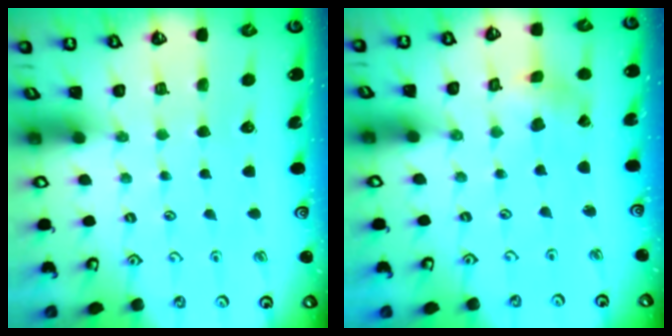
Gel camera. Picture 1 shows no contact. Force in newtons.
{"total": 1.1, "press": 1.0, "slide": 0.4}